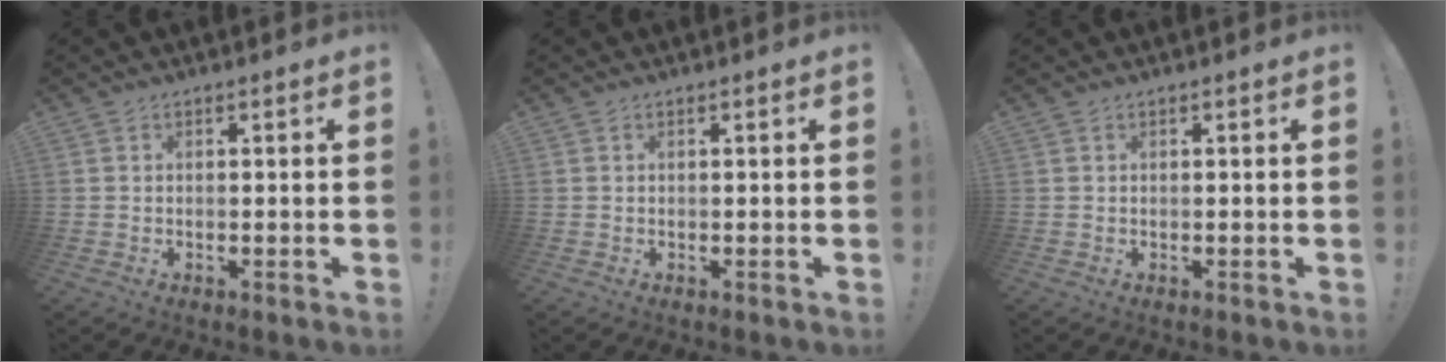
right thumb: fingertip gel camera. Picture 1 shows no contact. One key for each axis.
{"total": 0.0}
{"total": 0.0}